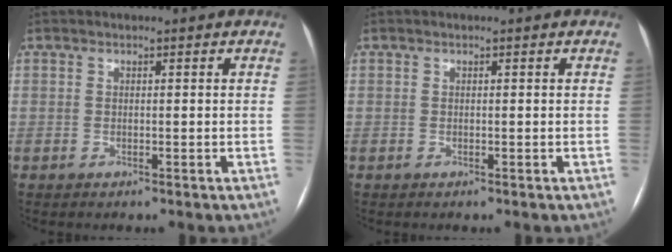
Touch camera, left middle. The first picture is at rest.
{"total": 0.0}